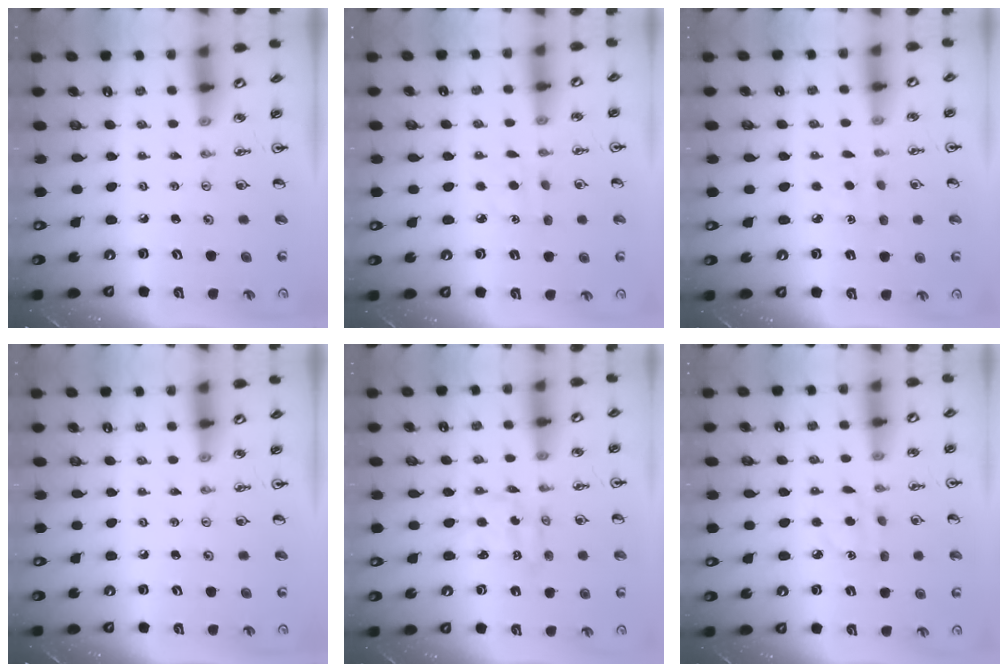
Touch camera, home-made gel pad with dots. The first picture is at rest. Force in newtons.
{"total": 3.8, "press": 3.7, "slide": 0.4}
{"total": 2.4, "press": 2.4, "slide": 0.3}
{"total": 0.0}
{"total": 1.9, "press": 1.9, "slide": 0.1}
{"total": 5.2, "press": 5.1, "slide": 0.6}